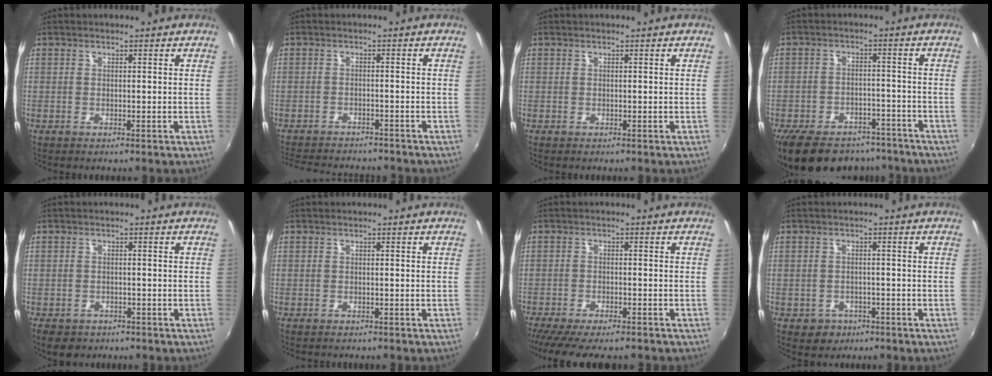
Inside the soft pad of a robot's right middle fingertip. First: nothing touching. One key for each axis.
{"total": 11.4, "fx": -10.2, "fy": 3.2, "fz": 3.8, "tx": -0.097, "ty": -0.012, "tz": -0.154}
{"total": 0.0}
{"total": 17.7, "fx": -13.8, "fy": 8.6, "fz": 7.1, "tx": -0.157, "ty": 0.012, "tz": -0.184}
{"total": 4.5, "fx": -2.9, "fy": 3.0, "fz": 1.6, "tx": -0.043, "ty": -0.012, "tz": -0.043}
{"total": 1.0, "fx": -0.9, "fy": 0.4, "fz": 0.2, "tx": -0.009, "ty": -0.004, "tz": -0.014}
{"total": 10.5, "fx": -9.0, "fy": 2.0, "fz": 5.1, "tx": -0.115, "ty": -0.038, "tz": -0.145}
{"total": 4.2, "fx": -2.0, "fy": 3.5, "fz": 1.0, "tx": -0.032, "ty": 0.000, "tz": -0.024}